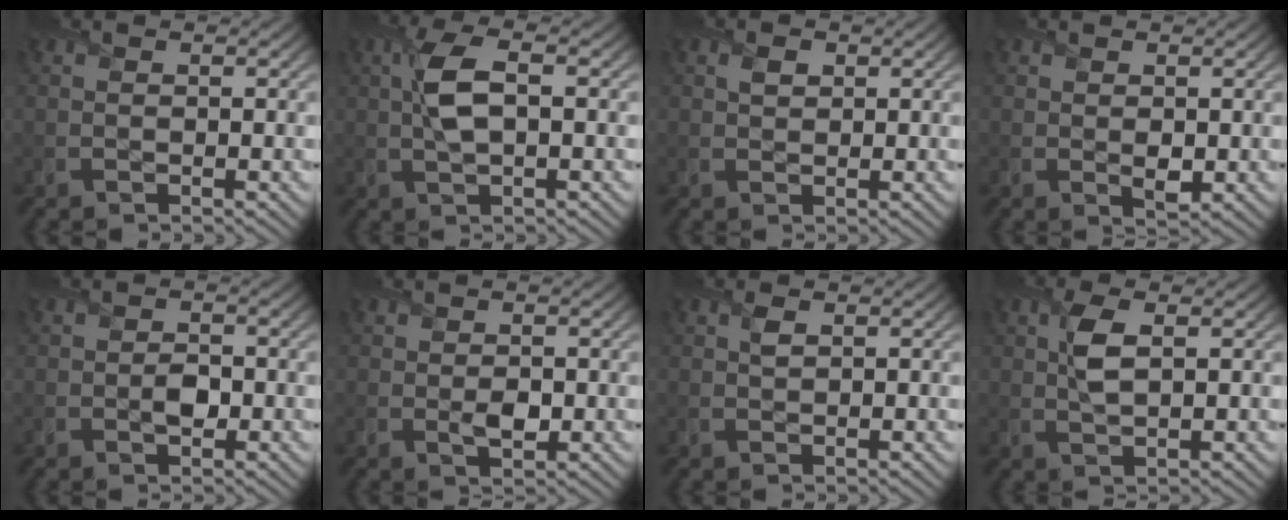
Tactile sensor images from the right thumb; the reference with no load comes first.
{"total": 5.4, "force": [0.6, 2.1, 4.9], "torque": [-0.113, 0.008, 0.011]}
{"total": 1.4, "force": [0.6, 1.0, 0.7], "torque": [-0.011, -0.002, 0.012]}
{"total": 1.2, "force": [0.2, 0.7, 0.9], "torque": [-0.013, -0.008, 0.008]}
{"total": 1.8, "force": [-0.6, 1.2, 1.2], "torque": [-0.019, -0.004, -0.010]}
{"total": 1.9, "force": [-0.3, 1.3, 1.4], "torque": [-0.022, -0.008, -0.001]}
{"total": 1.0, "force": [0.5, 0.5, 0.8], "torque": [-0.019, -0.001, 0.011]}
{"total": 3.7, "force": [1.0, 1.5, 3.3], "torque": [-0.075, 0.003, 0.020]}